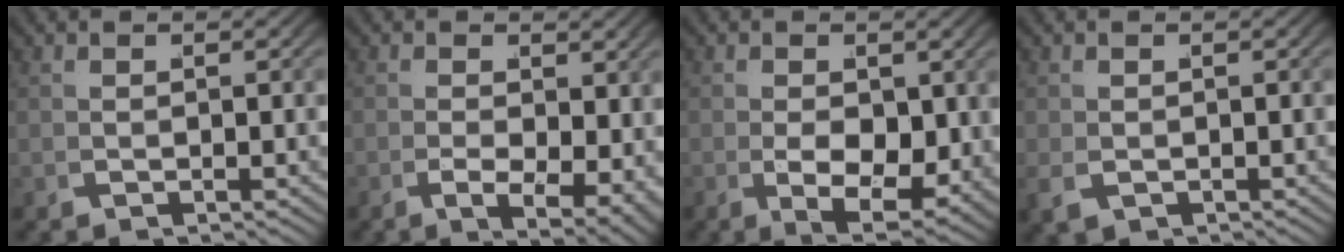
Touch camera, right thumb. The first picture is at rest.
{"total": 5.6, "force": [-1.3, 3.1, 4.6], "torque": [-0.080, -0.034, -0.004]}
{"total": 8.2, "force": [-1.4, 5.2, 6.2], "torque": [-0.118, -0.047, 0.004]}
{"total": 1.4, "force": [-0.3, 1.1, 0.7], "torque": [-0.020, -0.005, 0.001]}